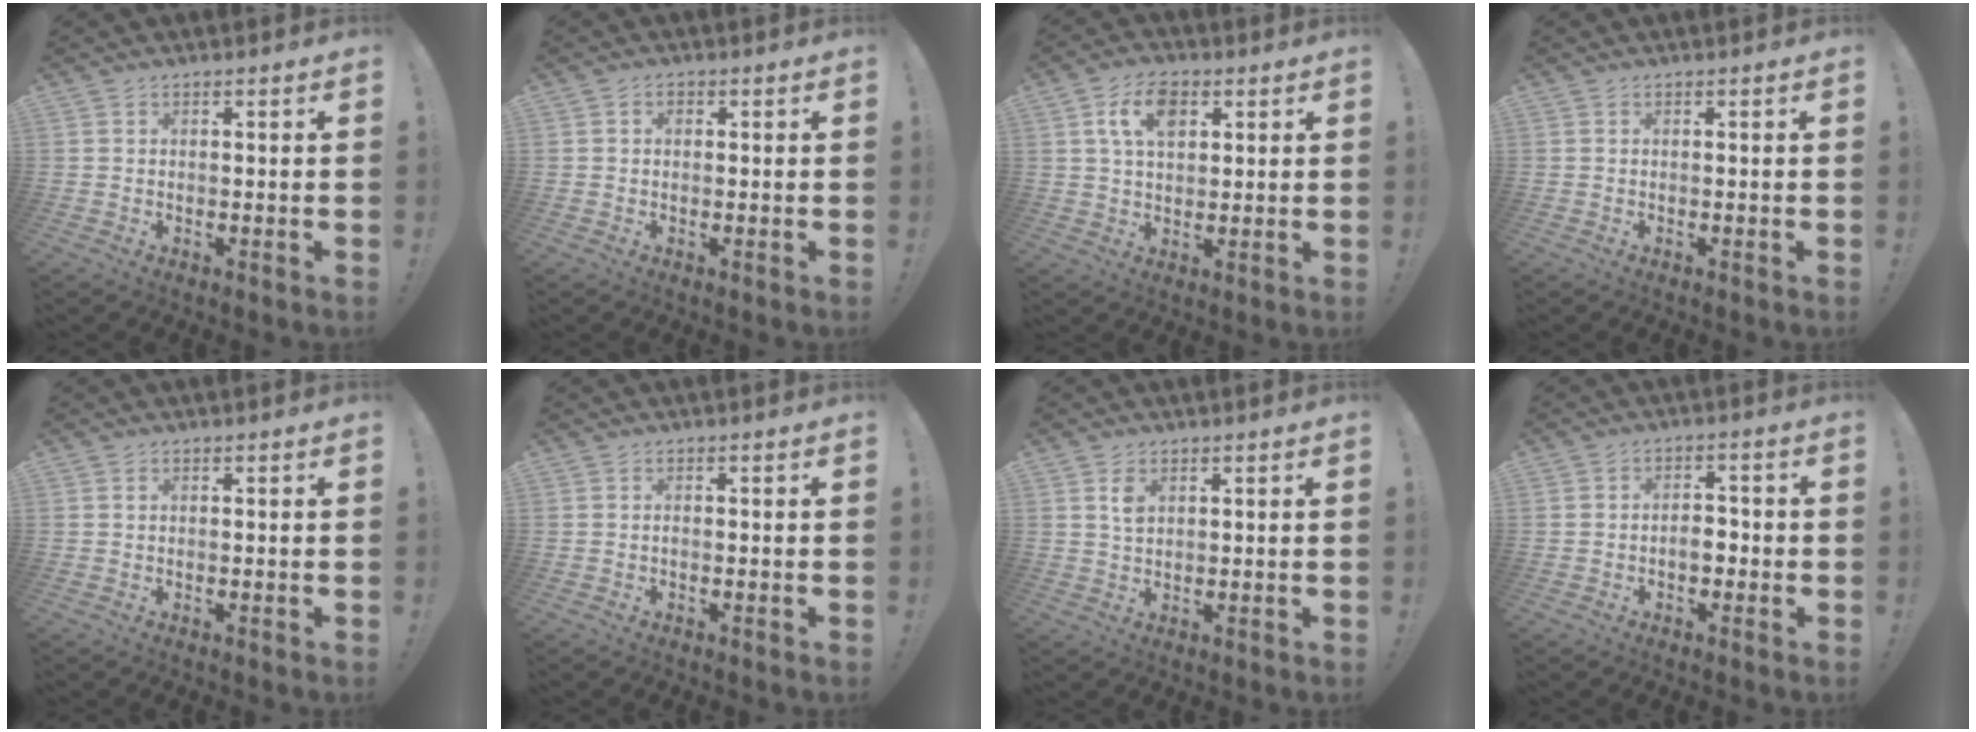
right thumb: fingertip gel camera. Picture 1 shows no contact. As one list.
[{"total": 1.2, "force": [0.0, 1.0, 0.7], "torque": [-0.013, 0.006, 0.000]}, {"total": 9.4, "force": [3.6, 5.8, 6.5], "torque": [-0.109, 0.007, 0.067]}, {"total": 0.0}, {"total": 0.0}, {"total": 0.5, "force": [-0.3, 0.2, 0.4], "torque": [-0.017, 0.004, -0.004]}, {"total": 3.3, "force": [1.3, 2.0, 2.3], "torque": [-0.033, -0.004, 0.020]}, {"total": 4.9, "force": [-1.6, 3.4, 3.1], "torque": [-0.037, 0.011, -0.029]}]